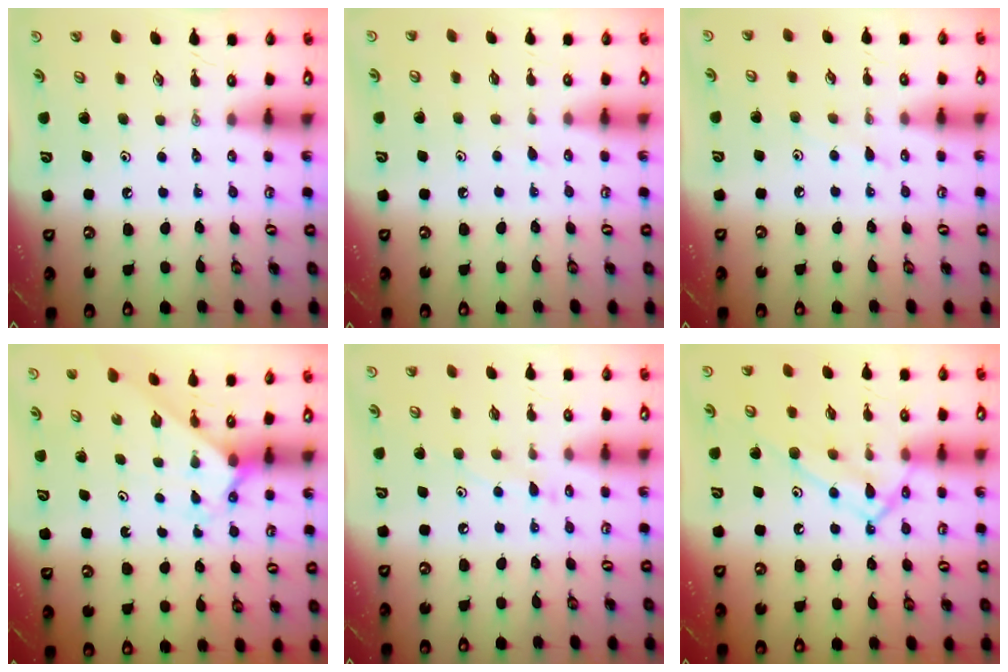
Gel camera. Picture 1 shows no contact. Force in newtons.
{"total": 7.0, "press": 6.9, "slide": 0.7}
{"total": 4.0, "press": 4.0, "slide": 0.4}
{"total": 2.2, "press": 2.2, "slide": 0.2}
{"total": 5.8, "press": 5.8, "slide": 0.2}
{"total": 13.3, "press": 13.3, "slide": 0.8}